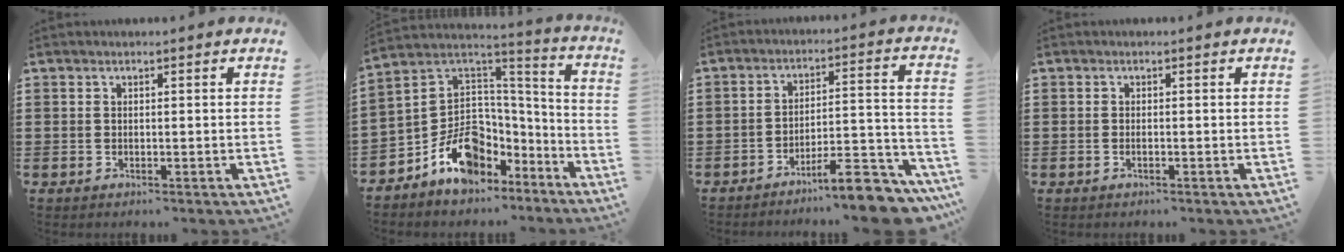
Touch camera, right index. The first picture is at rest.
{"total": 11.9, "force": [-5.8, 8.9, 5.4], "torque": [-0.129, 0.007, -0.100]}
{"total": 10.3, "force": [-8.7, 1.6, 5.3], "torque": [-0.066, 0.032, -0.159]}
{"total": 0.6, "force": [-0.3, 0.1, 0.5], "torque": [-0.010, -0.003, -0.004]}